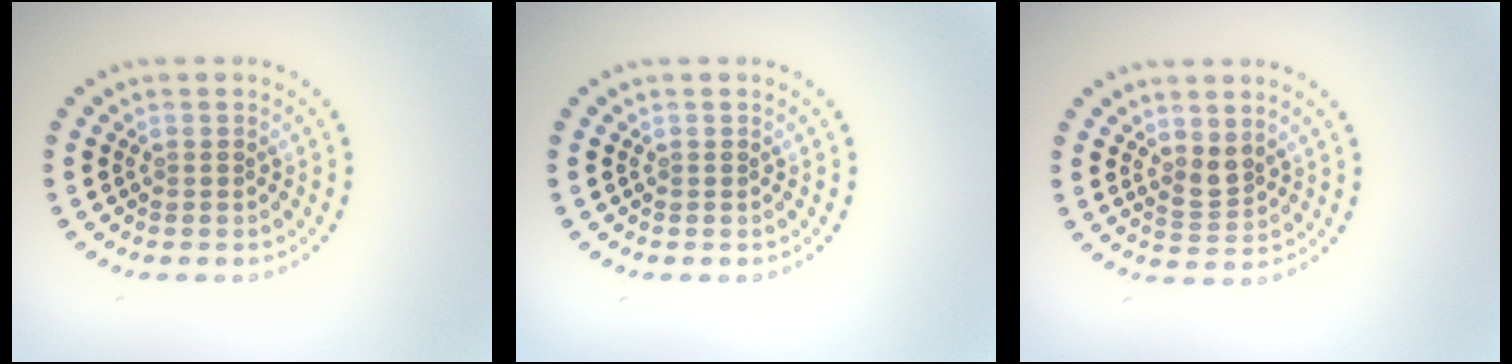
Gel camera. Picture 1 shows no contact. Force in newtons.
{"total": 0.0}
{"total": 2.0, "press": 1.6, "slide": 1.2}